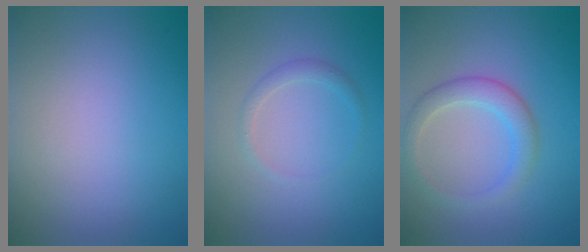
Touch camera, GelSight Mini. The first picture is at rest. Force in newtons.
{"total": 1.2, "press": 1.2, "slide": 0.0}
{"total": 3.0, "press": 3.0, "slide": 0.1}